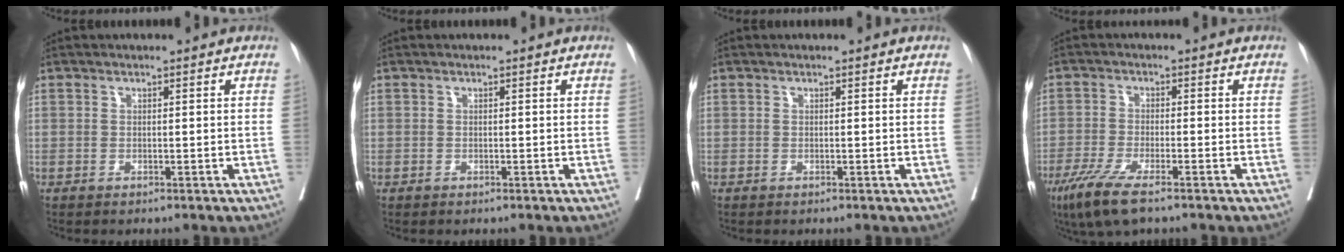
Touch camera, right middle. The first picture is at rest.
{"total": 0.0}
{"total": 0.0}
{"total": 7.6, "force": [-5.0, 1.0, 5.6], "torque": [-0.112, -0.021, -0.087]}